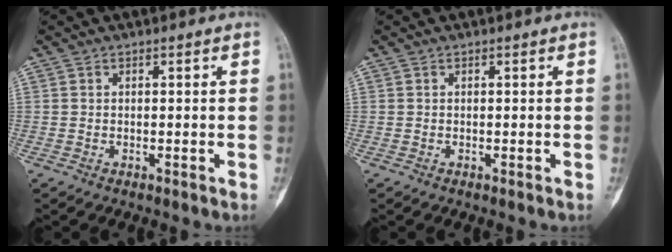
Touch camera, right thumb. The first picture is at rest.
{"total": 0.0}